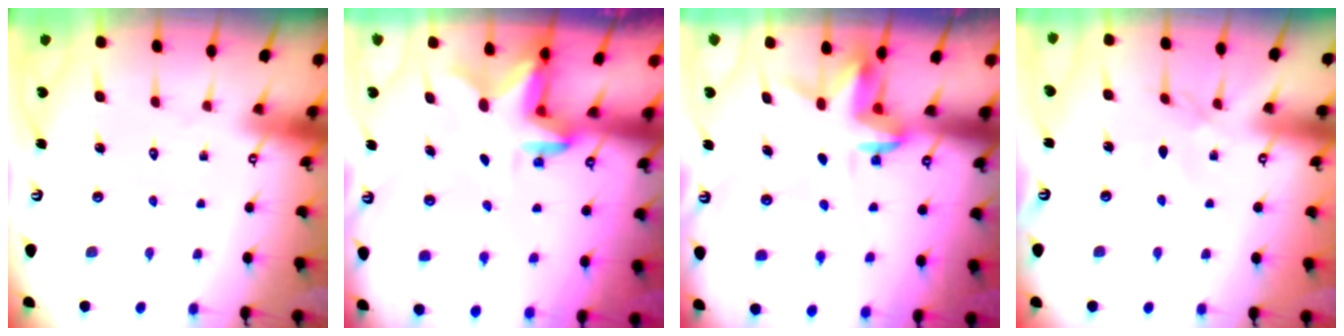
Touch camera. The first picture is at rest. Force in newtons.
{"total": 2.3, "press": 2.3, "slide": 0.4}
{"total": 3.5, "press": 3.5, "slide": 0.2}
{"total": 2.9, "press": 2.9, "slide": 0.4}